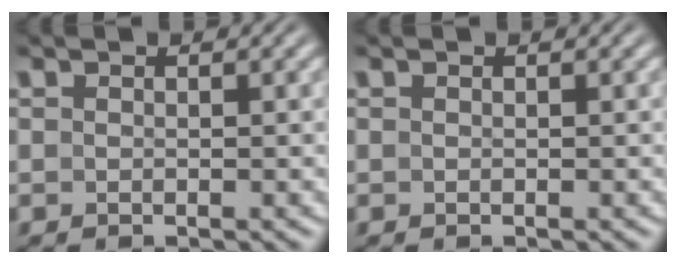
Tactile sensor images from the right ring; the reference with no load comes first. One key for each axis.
{"total": 0.0}